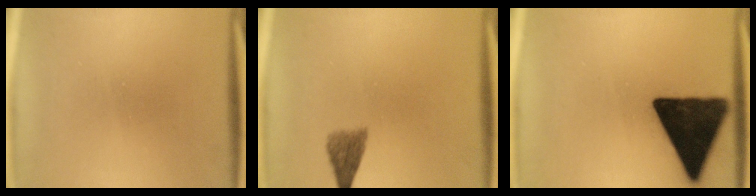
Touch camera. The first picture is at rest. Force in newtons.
{"total": 2.9}
{"total": 16.9}